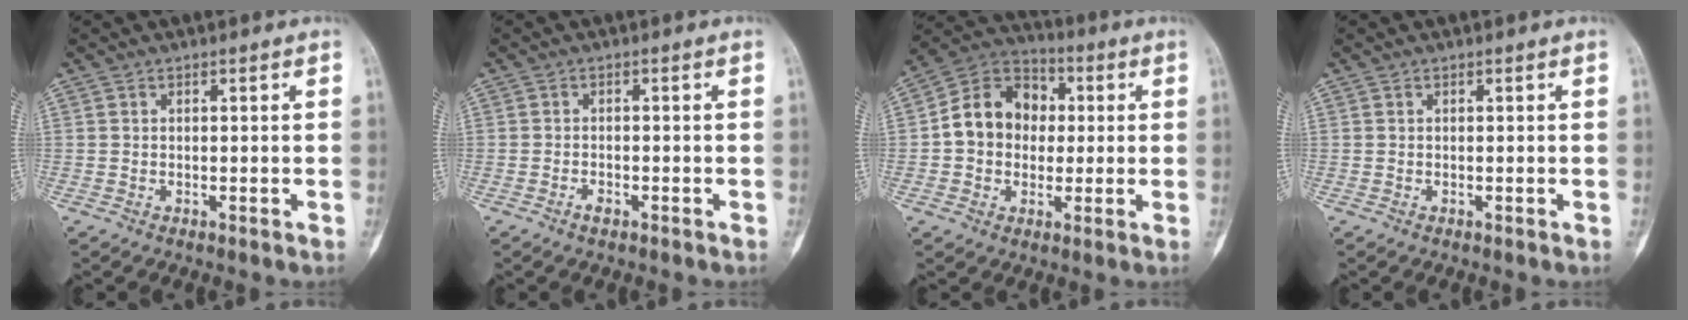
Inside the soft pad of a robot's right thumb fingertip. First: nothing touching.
{"total": 1.5, "force": [-1.1, 0.7, 0.9], "torque": [-0.014, 0.004, -0.020]}
{"total": 13.0, "force": [0.6, 10.7, 7.4], "torque": [-0.089, 0.030, 0.000]}
{"total": 0.0}